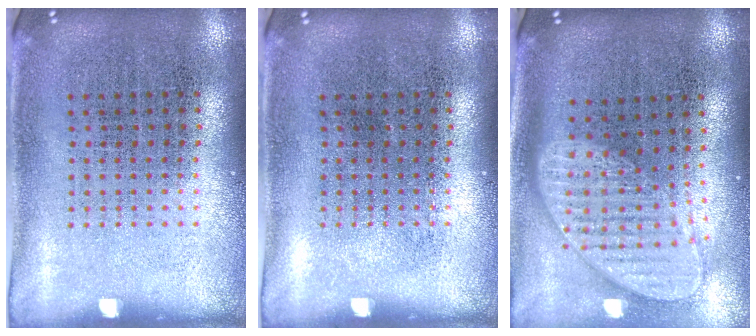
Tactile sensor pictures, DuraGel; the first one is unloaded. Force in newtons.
{"total": 0.0}
{"total": 2.0, "press": 1.6, "slide": 1.2}